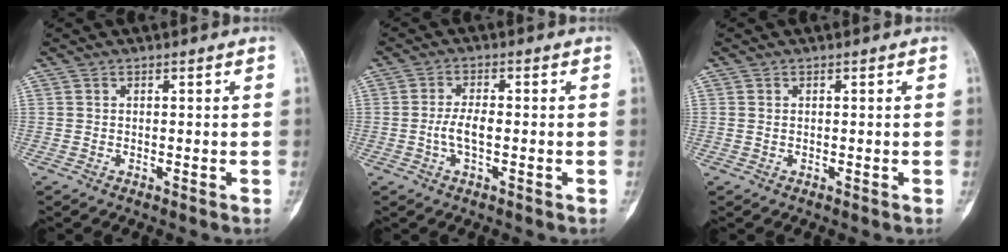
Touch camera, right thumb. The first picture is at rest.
{"total": 4.0, "force": [-0.7, 1.5, 3.6], "torque": [-0.079, 0.009, -0.016]}
{"total": 0.6, "force": [0.2, 0.4, 0.4], "torque": [-0.010, 0.003, 0.005]}